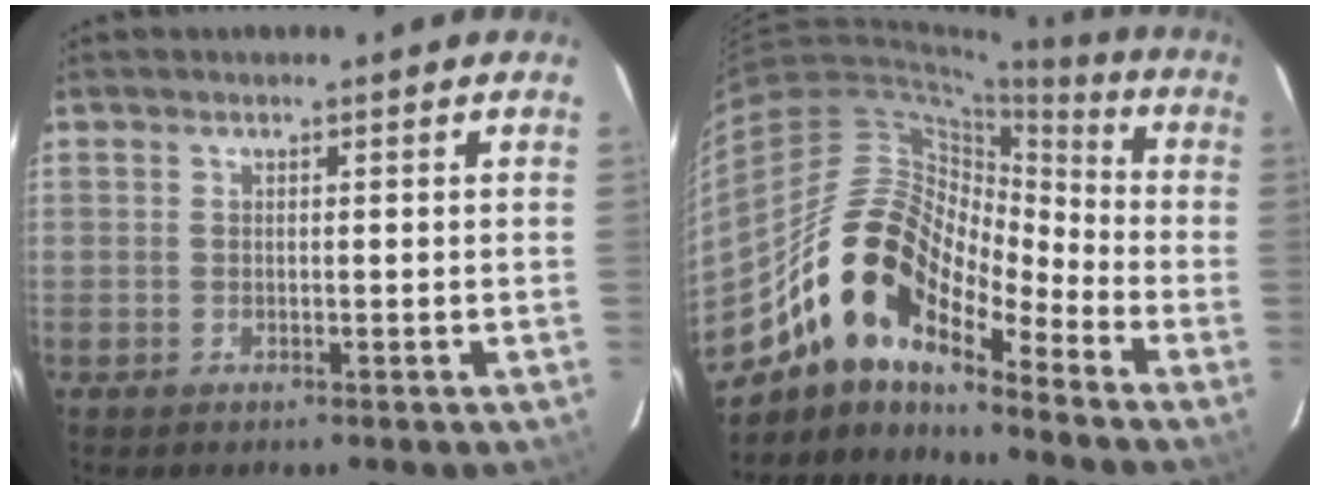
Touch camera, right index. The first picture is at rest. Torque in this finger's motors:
{"motor_torque": [0.75, -0.68, 0.63, 0.21]}